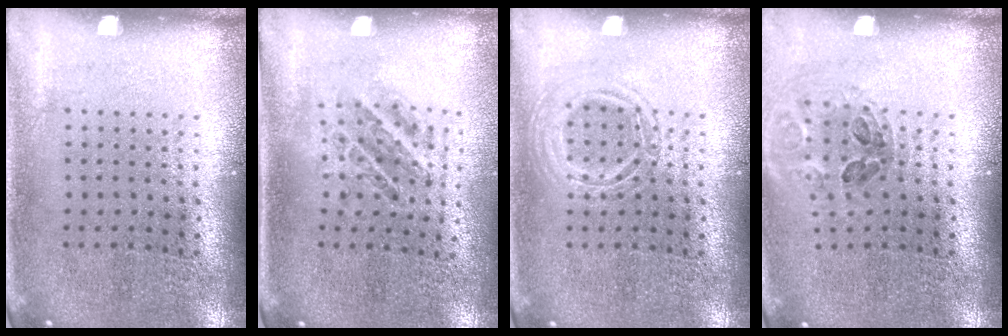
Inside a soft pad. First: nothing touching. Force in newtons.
{"total": 1.0, "press": 1.0, "slide": 0.1}
{"total": 1.9, "press": 1.9, "slide": 0.2}
{"total": 1.0, "press": 1.0, "slide": 0.1}